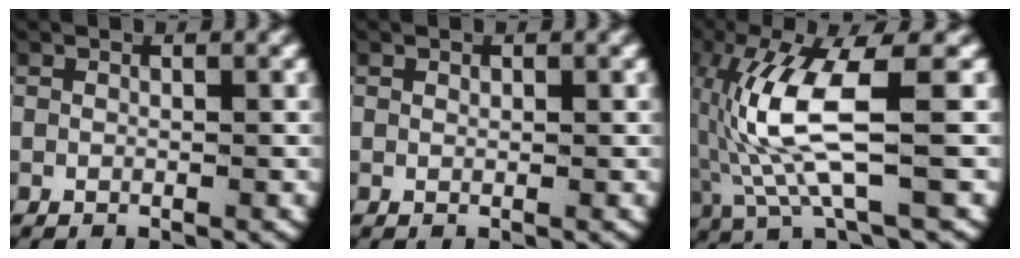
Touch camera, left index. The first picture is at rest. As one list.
[{"total": 0.0}, {"total": 8.0, "force": [-0.5, 2.4, 7.6], "torque": [-0.164, -0.009, 0.005]}]